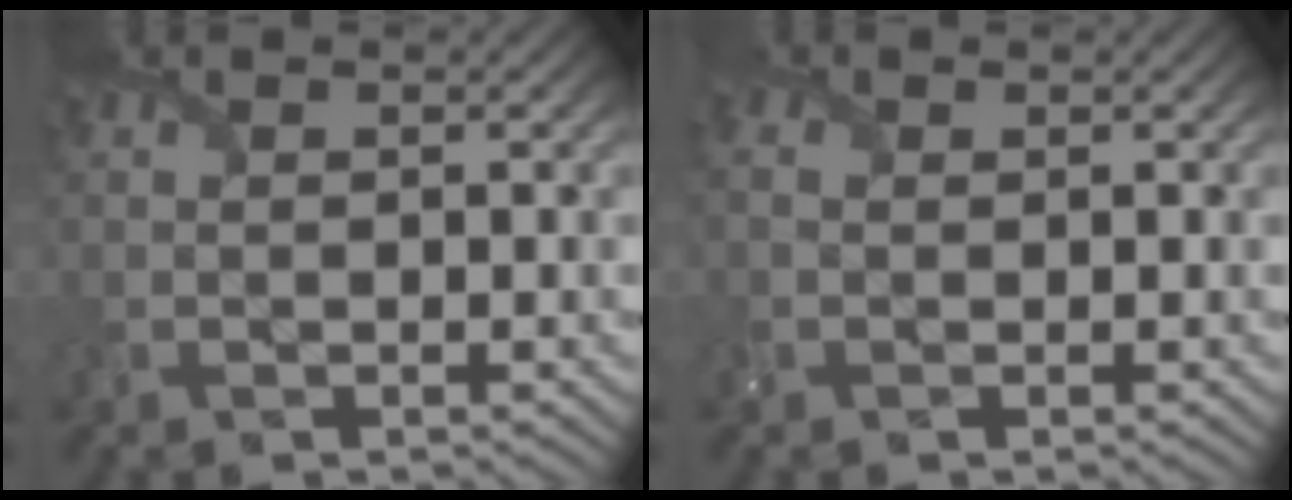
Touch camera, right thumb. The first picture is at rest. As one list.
[{"total": 1.8, "force": [0.0, 1.5, 1.1], "torque": [-0.032, -0.002, 0.000]}]